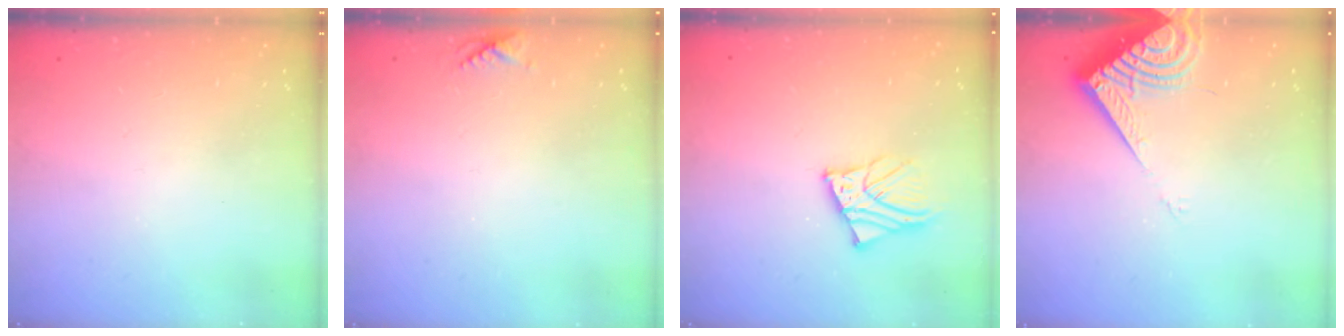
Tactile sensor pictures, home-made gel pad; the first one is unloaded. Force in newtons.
{"total": 5.3, "press": 5.3, "slide": 0.6}
{"total": 6.4, "press": 6.4, "slide": 0.8}
{"total": 8.1, "press": 8.0, "slide": 1.2}